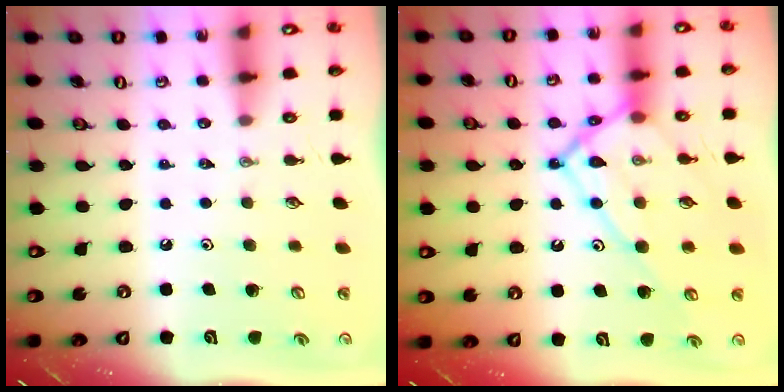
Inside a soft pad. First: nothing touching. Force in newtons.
{"total": 16.0, "press": 15.9, "slide": 1.4}